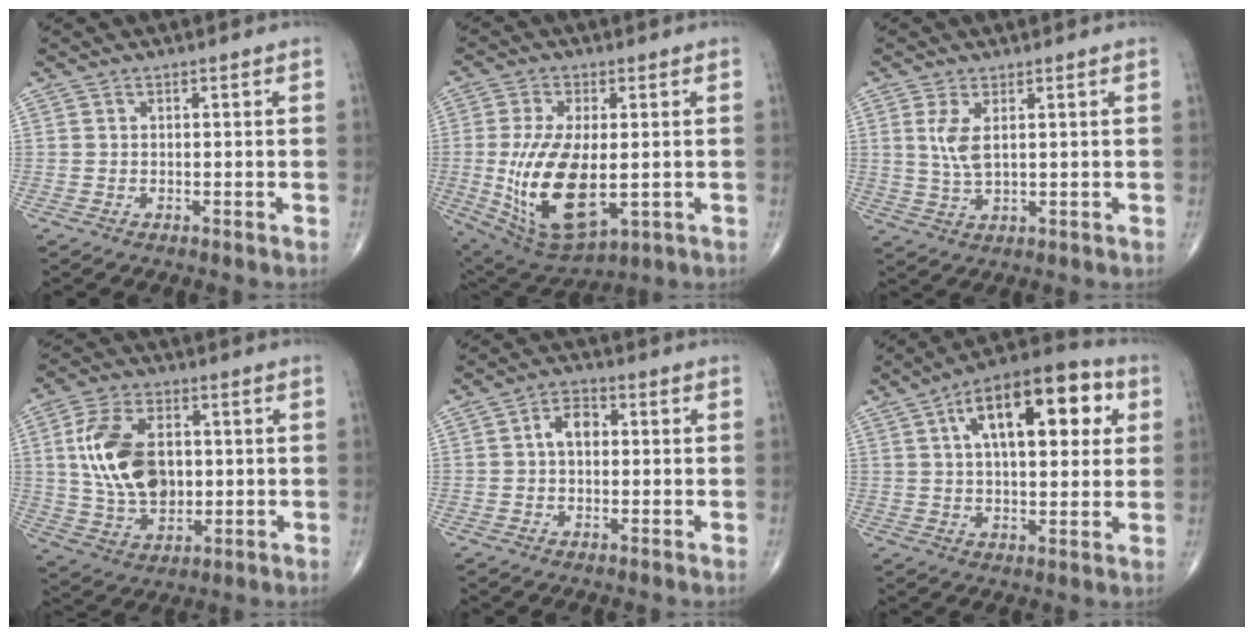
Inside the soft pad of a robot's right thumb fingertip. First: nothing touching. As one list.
[{"total": 17.6, "force": [-1.9, 8.5, 15.2], "torque": [-0.295, -0.018, -0.010]}, {"total": 4.7, "force": [1.4, 1.8, 4.1], "torque": [-0.091, -0.008, 0.035]}, {"total": 15.0, "force": [1.9, 9.6, 11.4], "torque": [-0.197, -0.004, 0.039]}, {"total": 4.7, "force": [0.4, 3.1, 3.4], "torque": [-0.050, 0.015, 0.000]}, {"total": 19.7, "force": [6.2, 9.1, 16.3], "torque": [-0.221, 0.014, 0.086]}]